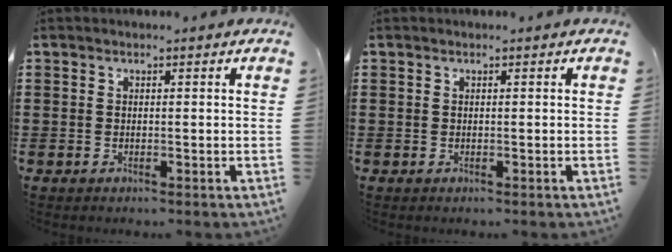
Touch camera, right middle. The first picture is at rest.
{"total": 0.0}